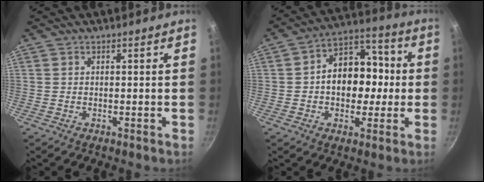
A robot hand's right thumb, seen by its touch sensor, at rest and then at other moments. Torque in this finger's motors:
{"motor_torque": [-0.16, 0.45, 0.17, 0.25, 0.32]}